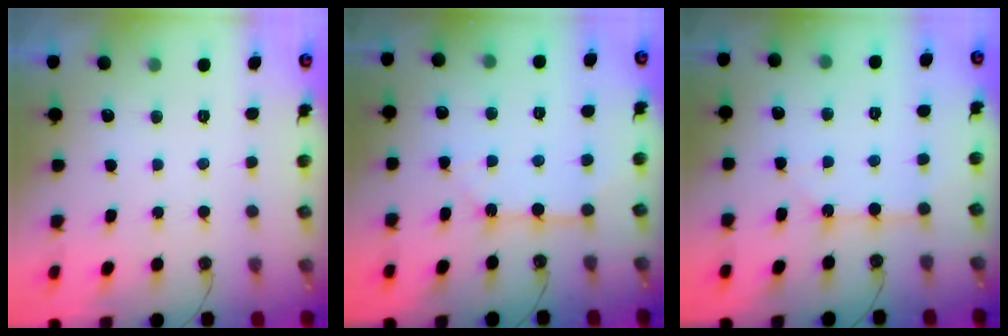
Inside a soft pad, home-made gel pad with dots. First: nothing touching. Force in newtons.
{"total": 5.3, "press": 5.2, "slide": 0.4}
{"total": 3.6, "press": 3.6, "slide": 0.2}